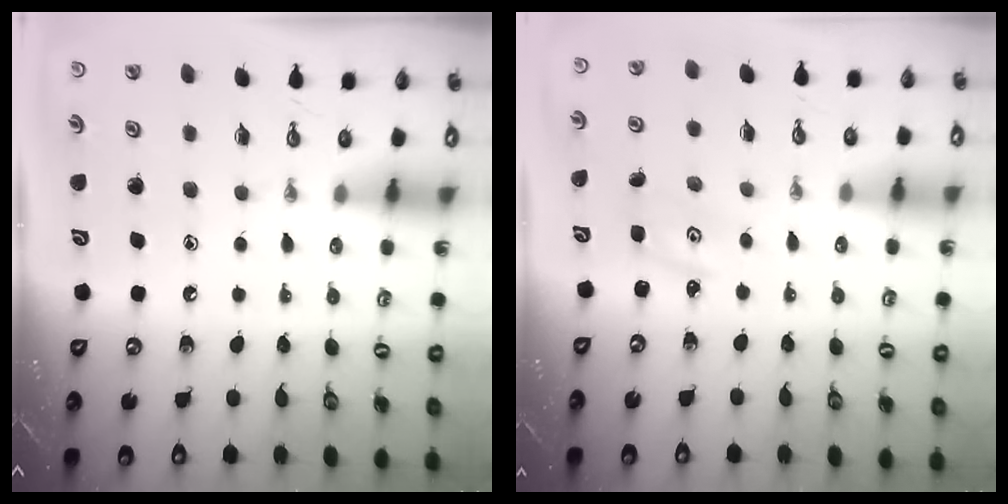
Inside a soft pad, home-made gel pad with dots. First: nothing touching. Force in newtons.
{"total": 1.5, "press": 1.5, "slide": 0.3}